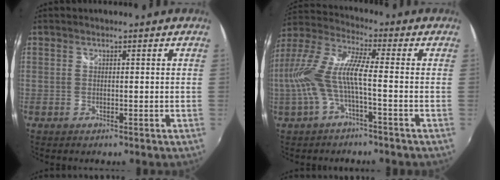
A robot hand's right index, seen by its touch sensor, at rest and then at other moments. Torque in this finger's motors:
{"motor_torque": [1.34, -0.66, 0.80, 0.21]}